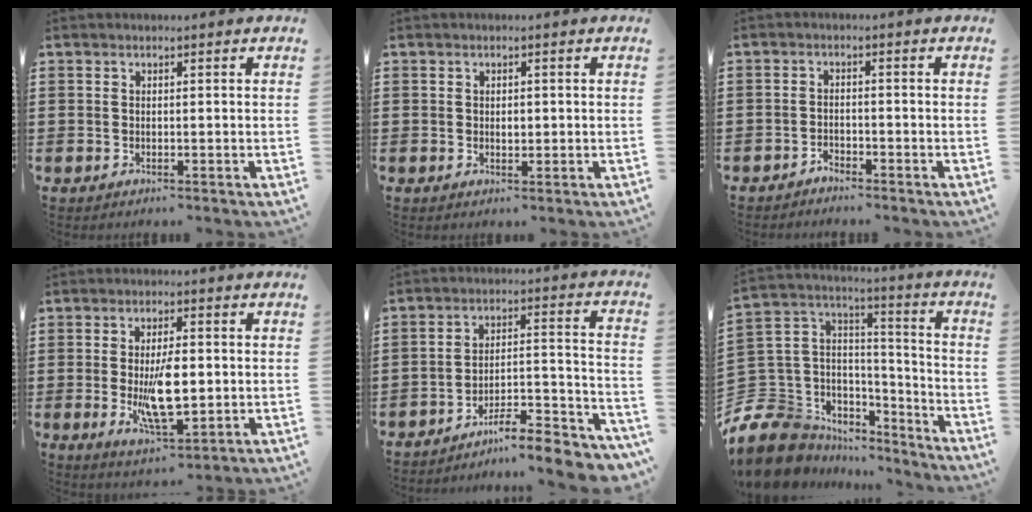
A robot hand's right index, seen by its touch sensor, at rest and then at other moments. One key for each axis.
{"total": 1.3, "fx": 0.1, "fy": 0.7, "fz": 1.0, "tx": -0.021, "ty": 0.005, "tz": 0.001}
{"total": 1.5, "fx": -1.5, "fy": 0.3, "fz": 0.0, "tx": -0.005, "ty": 0.006, "tz": -0.032}
{"total": 8.2, "fx": -0.5, "fy": 3.2, "fz": 7.5, "tx": -0.151, "ty": -0.010, "tz": -0.014}
{"total": 8.1, "fx": -7.4, "fy": 0.8, "fz": 3.2, "tx": -0.040, "ty": 0.010, "tz": -0.142}
{"total": 10.8, "fx": -6.6, "fy": 8.0, "fz": 2.8, "tx": -0.105, "ty": 0.002, "tz": -0.126}